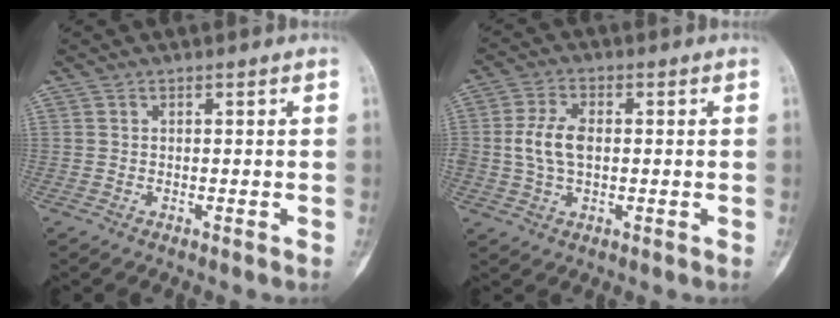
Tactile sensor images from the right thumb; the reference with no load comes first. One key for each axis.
{"total": 7.0, "fx": 0.2, "fy": 4.2, "fz": 5.6, "tx": -0.114, "ty": 0.010, "tz": 0.003}